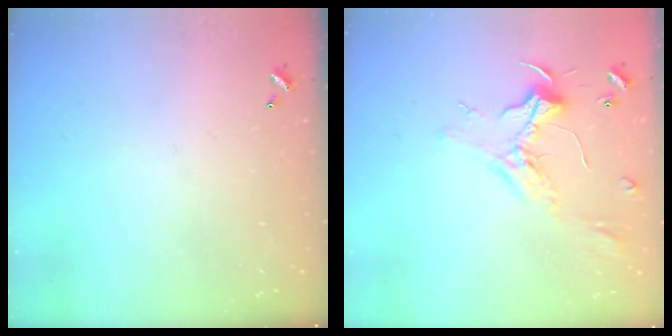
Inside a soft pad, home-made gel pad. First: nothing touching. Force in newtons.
{"total": 2.3, "press": 2.1, "slide": 0.9}